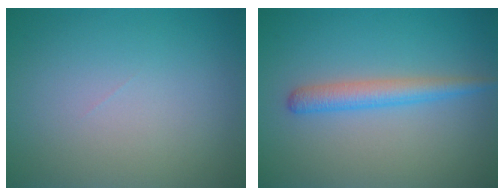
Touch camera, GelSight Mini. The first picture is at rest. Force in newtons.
{"total": 2.6, "press": 2.6, "slide": 0.1}